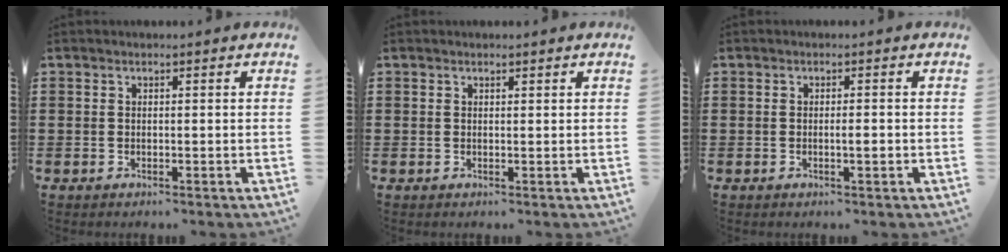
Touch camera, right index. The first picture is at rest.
{"total": 0.5, "force": [0.4, 0.3, 0.2], "torque": [-0.004, 0.002, 0.008]}
{"total": 1.5, "force": [-0.3, 0.3, 1.5], "torque": [-0.026, -0.001, -0.005]}